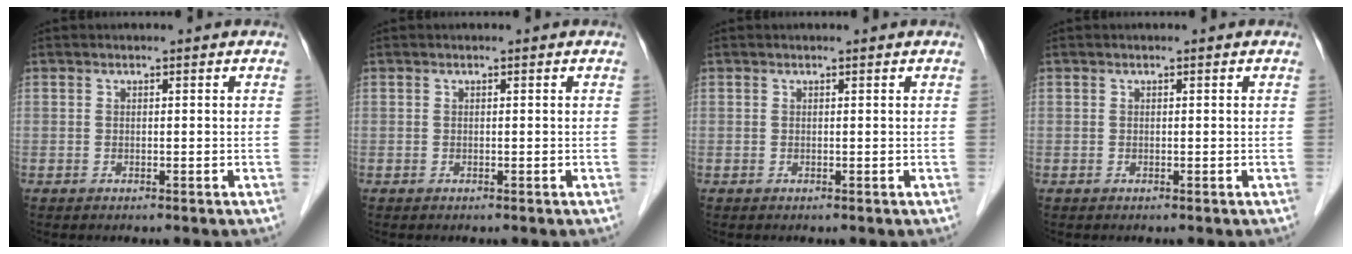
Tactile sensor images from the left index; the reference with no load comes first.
{"total": 0.0}
{"total": 0.5, "force": [0.5, 0.0, 0.2], "torque": [-0.005, 0.002, 0.005]}
{"total": 0.0}